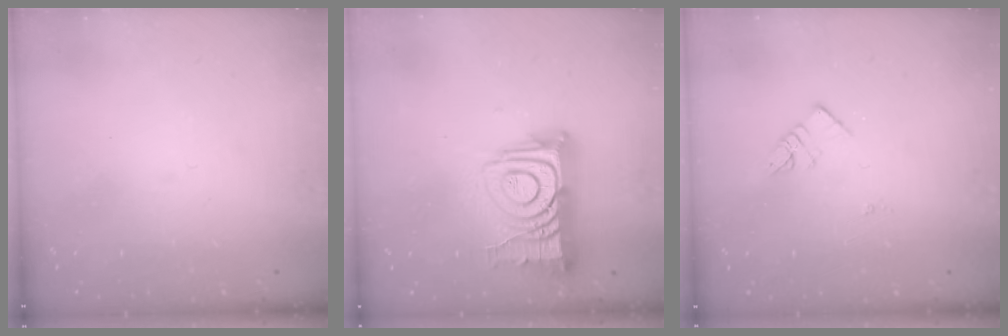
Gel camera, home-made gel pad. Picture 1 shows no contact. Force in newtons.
{"total": 14.2, "press": 14.2, "slide": 1.2}
{"total": 3.3, "press": 3.3, "slide": 0.3}